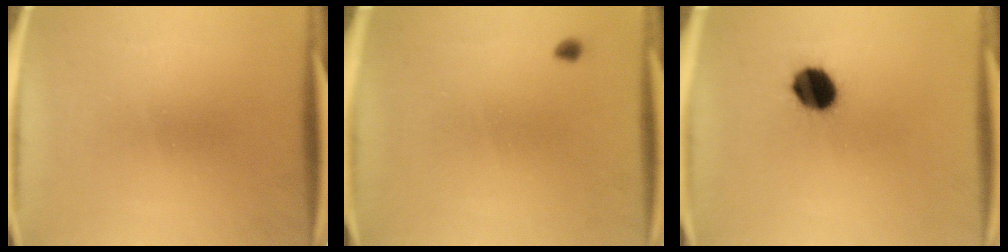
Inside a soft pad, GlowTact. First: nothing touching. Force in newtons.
{"total": 0.8}
{"total": 9.6}